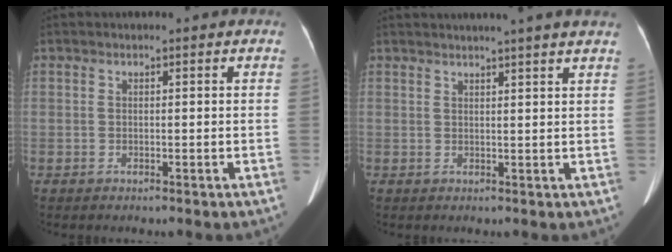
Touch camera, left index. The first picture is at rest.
{"total": 7.9, "force": [6.8, -0.9, 3.8], "torque": [-0.049, 0.020, 0.069]}